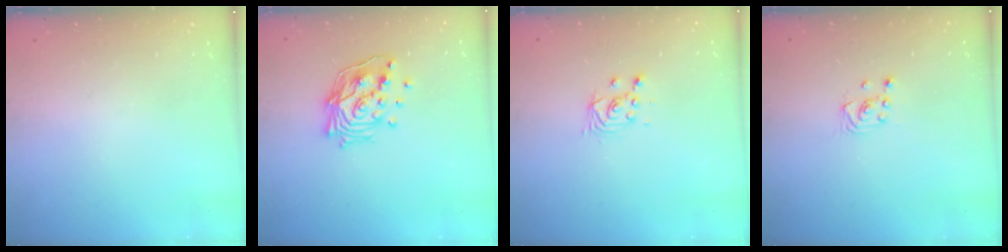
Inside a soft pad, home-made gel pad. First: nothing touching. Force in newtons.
{"total": 15.0, "press": 14.9, "slide": 2.0}
{"total": 2.9, "press": 2.9, "slide": 0.1}
{"total": 3.1, "press": 2.8, "slide": 1.3}